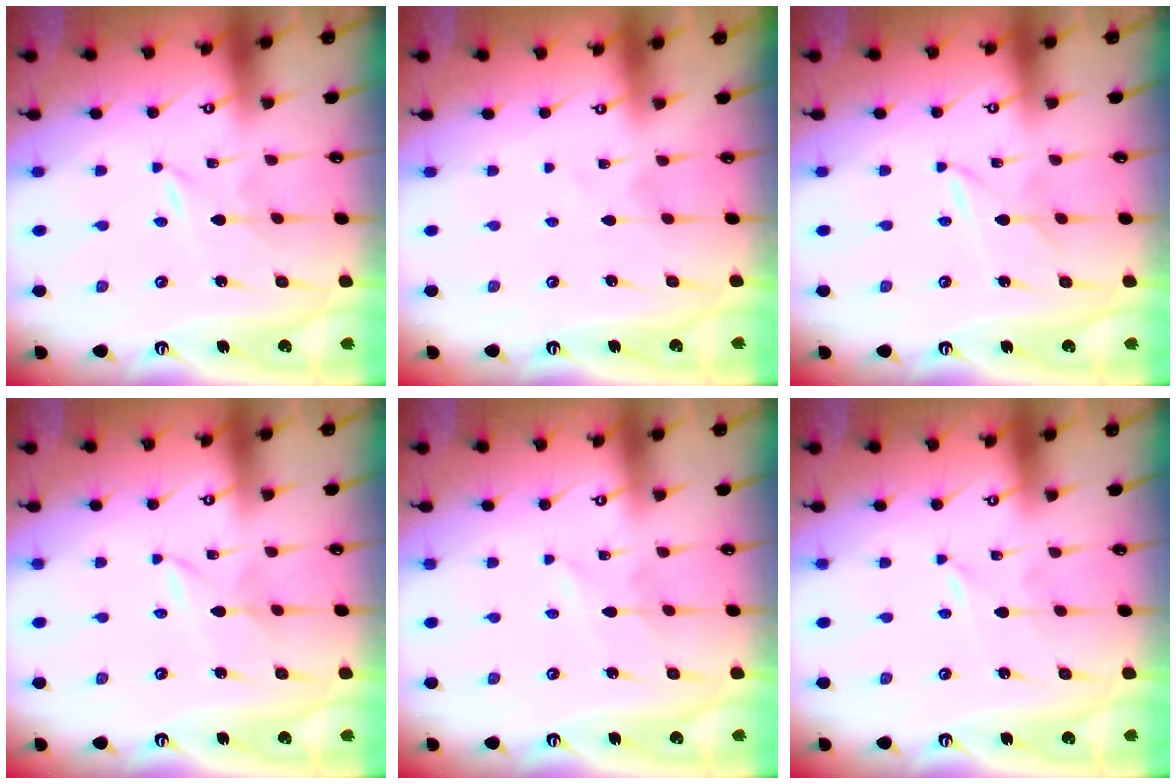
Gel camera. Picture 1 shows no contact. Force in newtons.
{"total": 1.3, "press": 1.3, "slide": 0.2}
{"total": 2.8, "press": 2.8, "slide": 0.4}
{"total": 1.6, "press": 1.6, "slide": 0.0}
{"total": 1.9, "press": 1.9, "slide": 0.2}
{"total": 0.0}